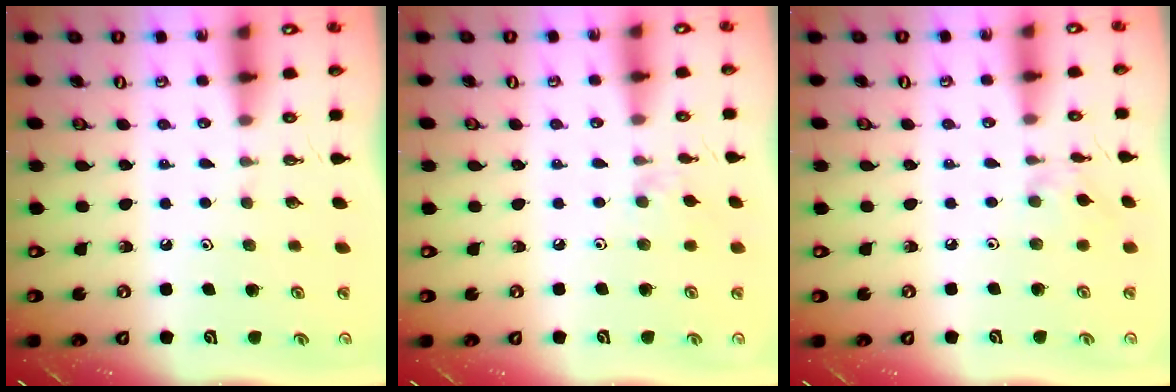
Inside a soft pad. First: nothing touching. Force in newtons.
{"total": 2.6, "press": 2.6, "slide": 0.5}
{"total": 1.1, "press": 1.0, "slide": 0.2}